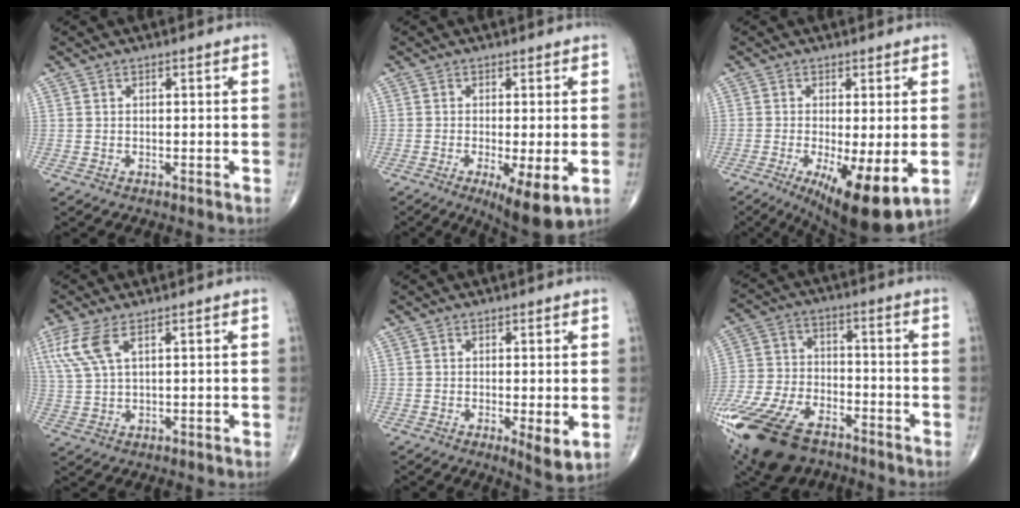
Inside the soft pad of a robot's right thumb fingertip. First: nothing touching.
{"total": 6.0, "force": [-1.5, 1.4, 5.6], "torque": [-0.095, -0.021, -0.025]}
{"total": 12.6, "force": [-3.4, 3.5, 11.6], "torque": [-0.181, -0.024, -0.043]}
{"total": 6.5, "force": [3.0, 2.2, 5.3], "torque": [-0.143, 0.002, 0.070]}
{"total": 4.3, "force": [-0.5, 1.1, 4.1], "torque": [-0.064, -0.016, -0.009]}
{"total": 23.0, "force": [-14.5, 12.2, 13.1], "torque": [-0.337, 0.014, -0.265]}